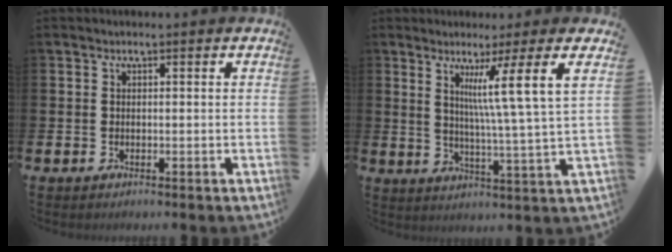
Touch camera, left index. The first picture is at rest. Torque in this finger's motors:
{"motor_torque": [1.33, -0.20, 0.31, 0.21]}